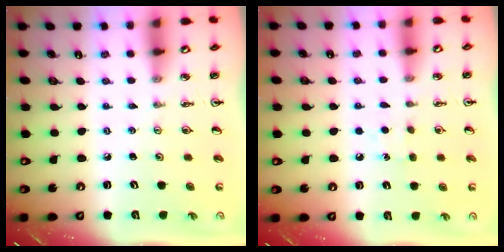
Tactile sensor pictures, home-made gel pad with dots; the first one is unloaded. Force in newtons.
{"total": 5.1, "press": 5.1, "slide": 0.6}